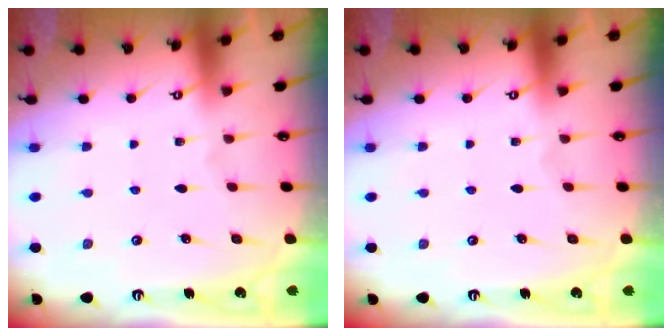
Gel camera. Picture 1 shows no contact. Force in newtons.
{"total": 0.0}